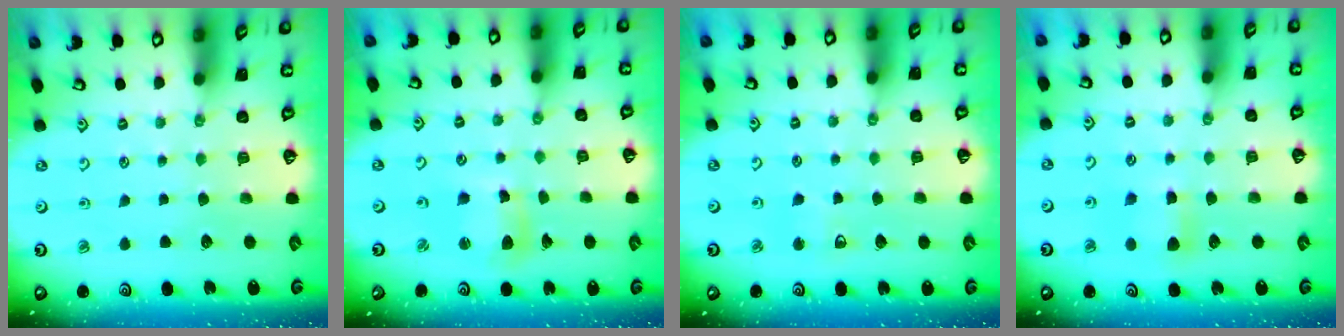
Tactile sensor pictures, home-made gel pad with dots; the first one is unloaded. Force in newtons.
{"total": 8.9, "press": 8.7, "slide": 1.4}
{"total": 4.9, "press": 4.8, "slide": 0.9}
{"total": 5.2, "press": 5.2, "slide": 0.5}